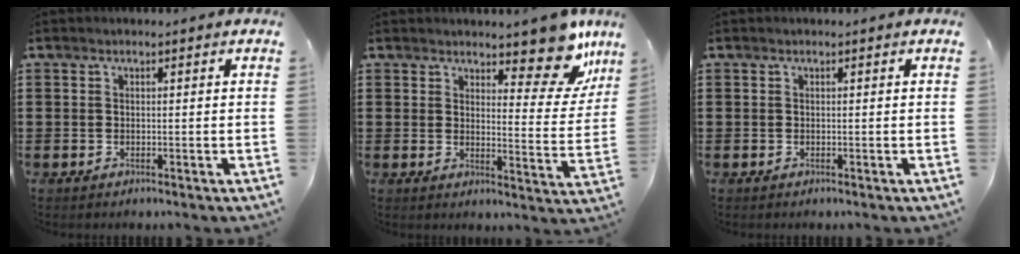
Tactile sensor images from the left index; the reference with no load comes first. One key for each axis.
{"total": 9.6, "fx": 7.9, "fy": 2.8, "fz": 4.8, "tx": -0.062, "ty": -0.047, "tz": 0.137}
{"total": 0.0}